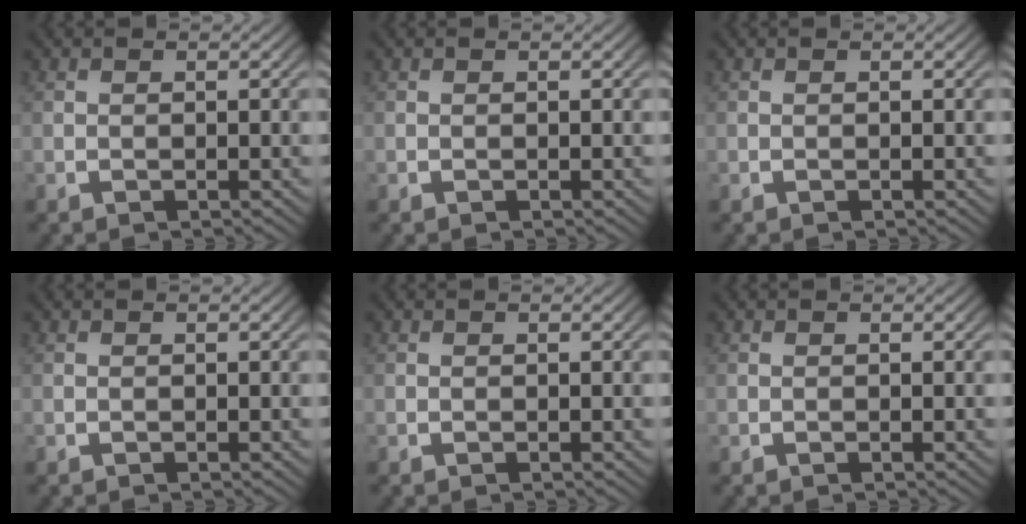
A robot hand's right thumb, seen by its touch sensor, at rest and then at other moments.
{"total": 0.0}
{"total": 0.0}
{"total": 0.0}
{"total": 0.0}
{"total": 0.0}